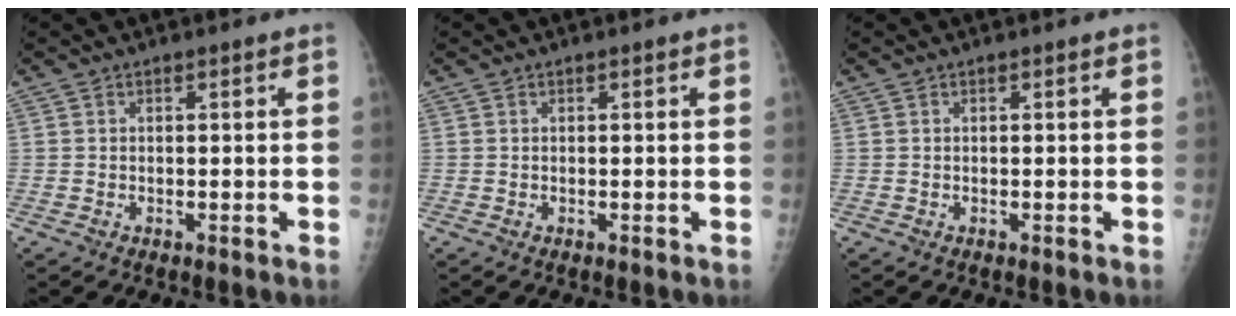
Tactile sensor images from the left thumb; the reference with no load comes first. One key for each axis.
{"total": 0.0}
{"total": 0.0}